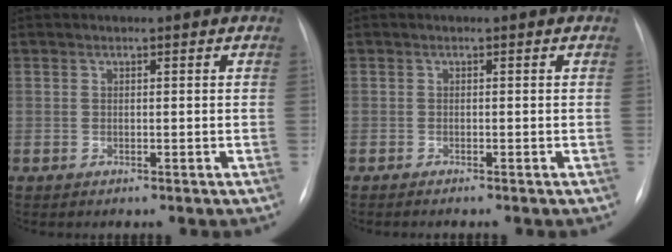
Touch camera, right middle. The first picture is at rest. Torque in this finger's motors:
{"motor_torque": [0.29, -0.33, 0.00, 0.01]}